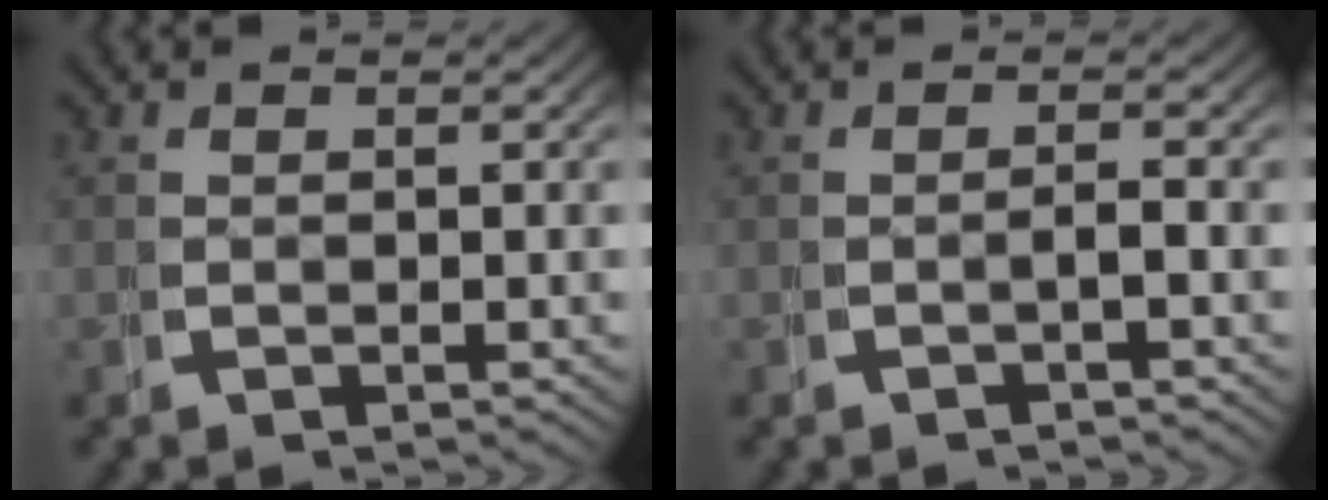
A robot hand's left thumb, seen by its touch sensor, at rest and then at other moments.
{"total": 1.2, "force": [-0.8, 0.1, 0.9], "torque": [-0.013, 0.005, -0.015]}